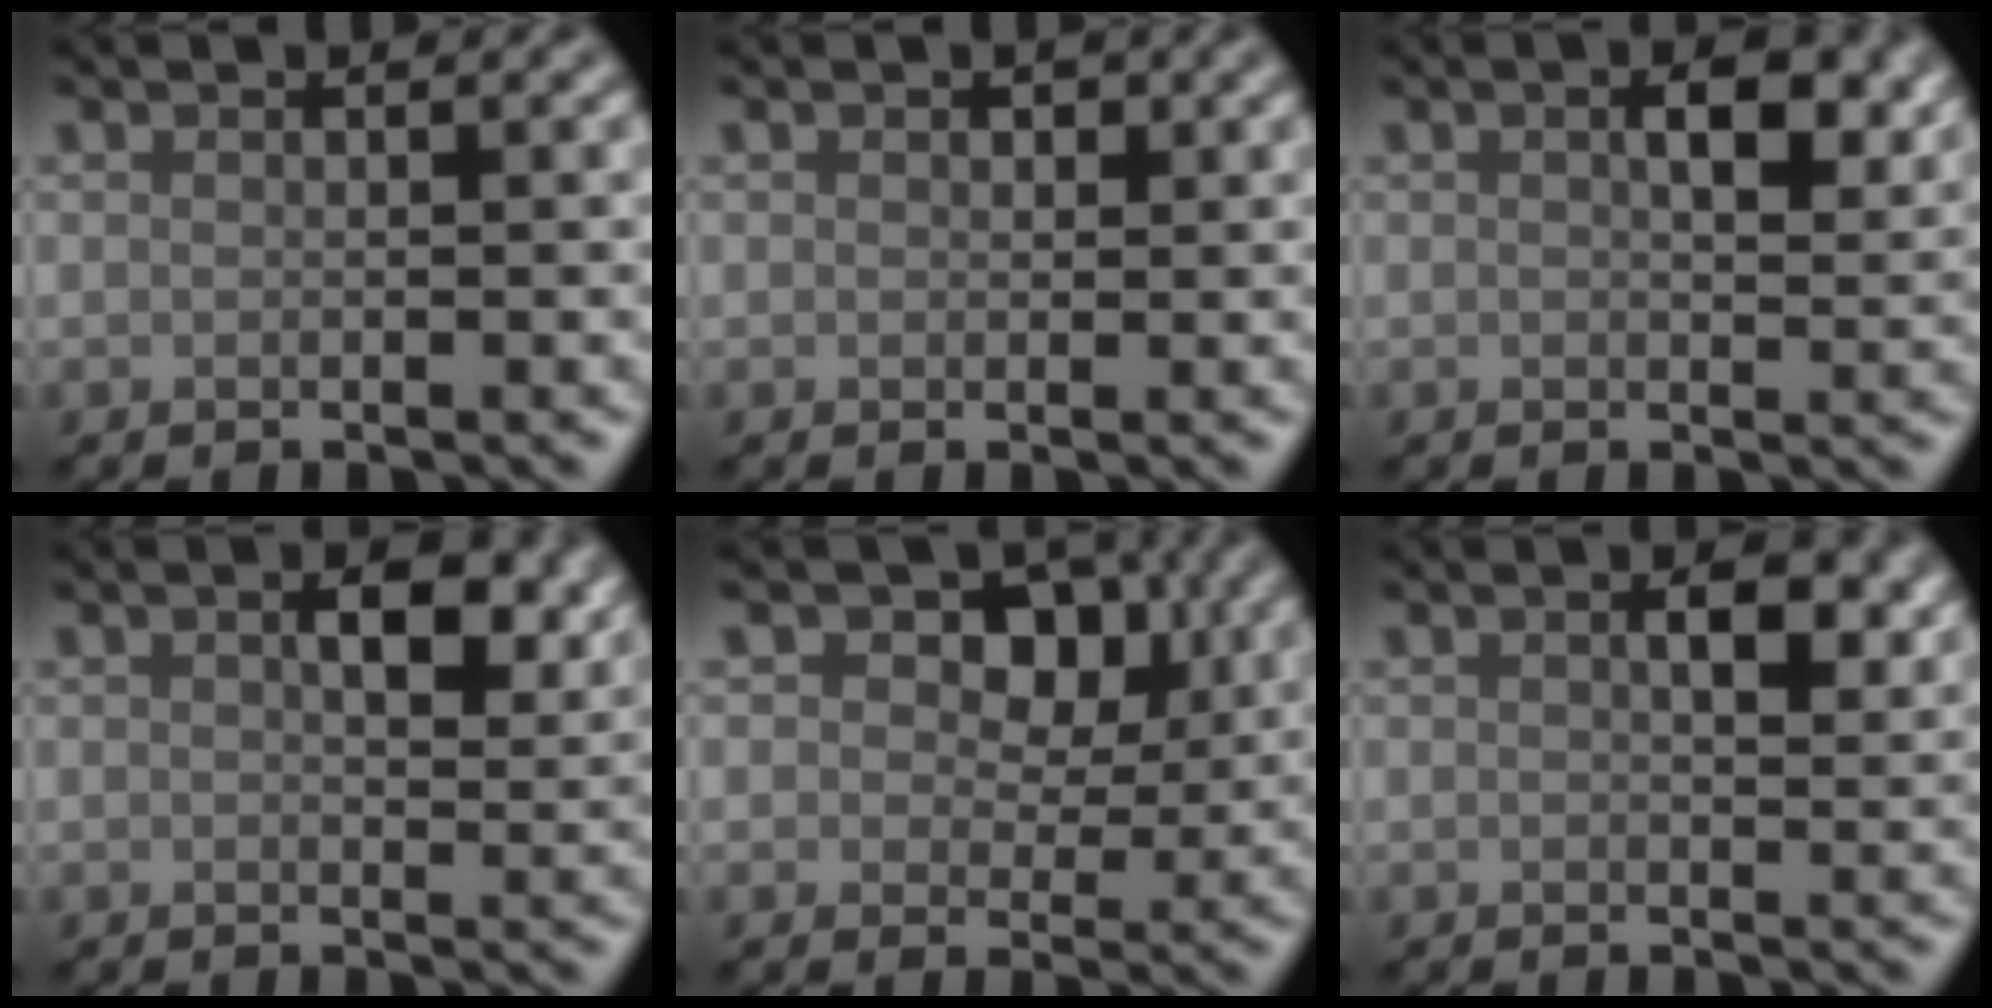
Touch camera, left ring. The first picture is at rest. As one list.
[{"total": 0.8, "force": [0.5, 0.6, 0.3], "torque": [-0.004, -0.002, 0.006]}, {"total": 3.6, "force": [1.3, 1.6, 2.9], "torque": [-0.044, 0.001, 0.022]}, {"total": 4.1, "force": [1.4, 2.0, 3.3], "torque": [-0.049, 0.000, 0.025]}, {"total": 6.5, "force": [2.3, 4.4, 4.2], "torque": [-0.058, 0.004, 0.013]}, {"total": 3.0, "force": [1.0, 1.4, 2.5], "torque": [-0.034, -0.001, 0.017]}]